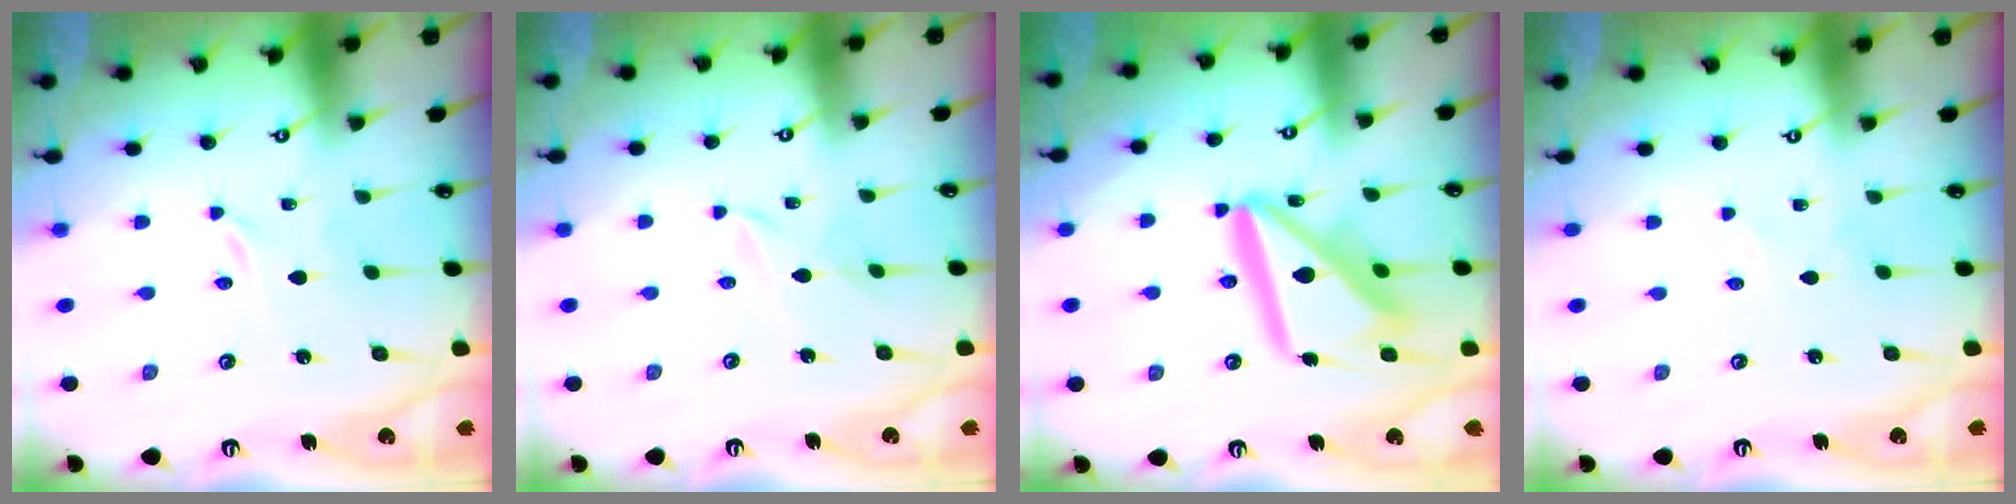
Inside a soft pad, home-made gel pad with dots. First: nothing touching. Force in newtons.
{"total": 2.6, "press": 2.6, "slide": 0.3}
{"total": 17.9, "press": 17.8, "slide": 2.2}
{"total": 0.0}